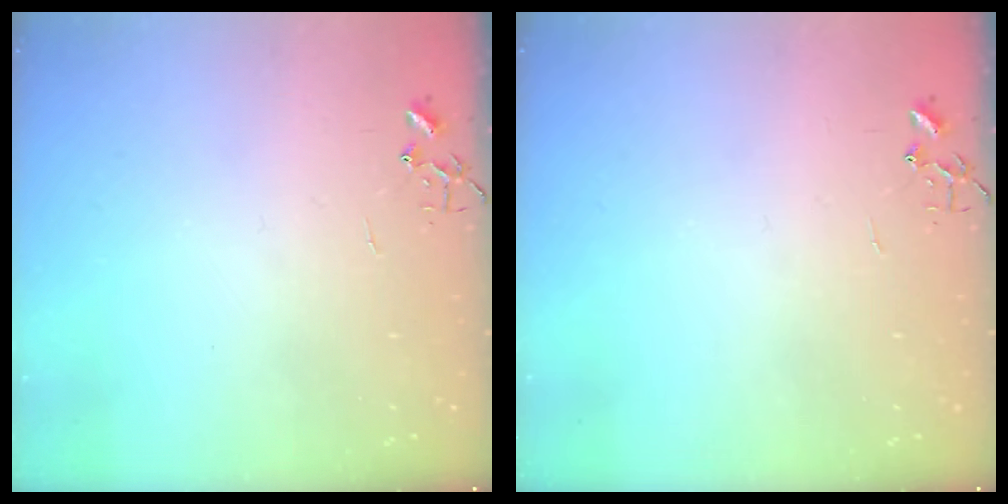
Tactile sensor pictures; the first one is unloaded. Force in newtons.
{"total": 0.0}